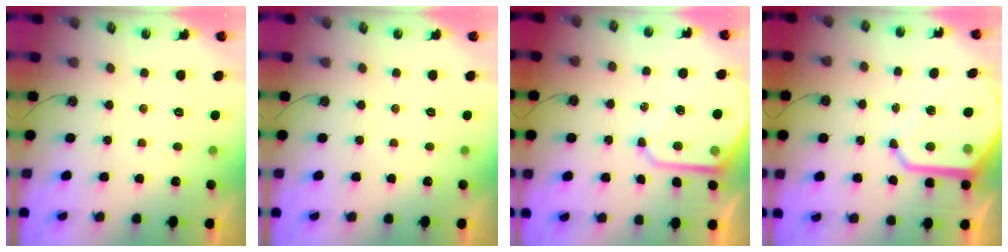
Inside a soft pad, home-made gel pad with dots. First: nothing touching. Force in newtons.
{"total": 0.0}
{"total": 11.3, "press": 11.2, "slide": 0.9}
{"total": 13.5, "press": 13.4, "slide": 1.0}